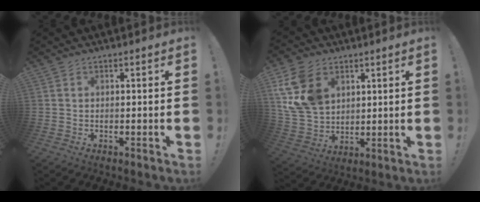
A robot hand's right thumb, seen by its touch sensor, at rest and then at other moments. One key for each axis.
{"total": 15.5, "fx": 6.3, "fy": 11.4, "fz": 8.4, "tx": -0.162, "ty": -0.026, "tz": 0.127}